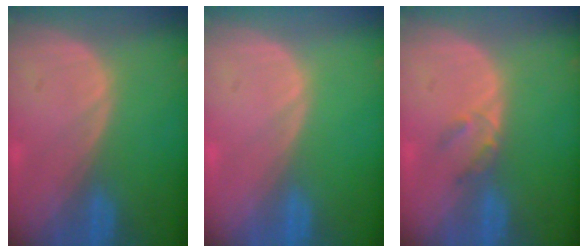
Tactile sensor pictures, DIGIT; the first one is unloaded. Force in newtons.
{"total": 0.0}
{"total": 2.3, "press": 2.0, "slide": 1.1}